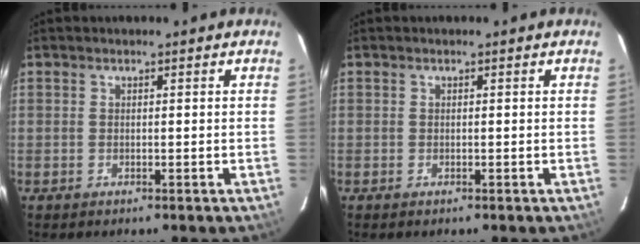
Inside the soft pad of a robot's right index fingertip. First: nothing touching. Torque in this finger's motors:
{"motor_torque": [0.09, -0.15, 0.00, 0.01]}